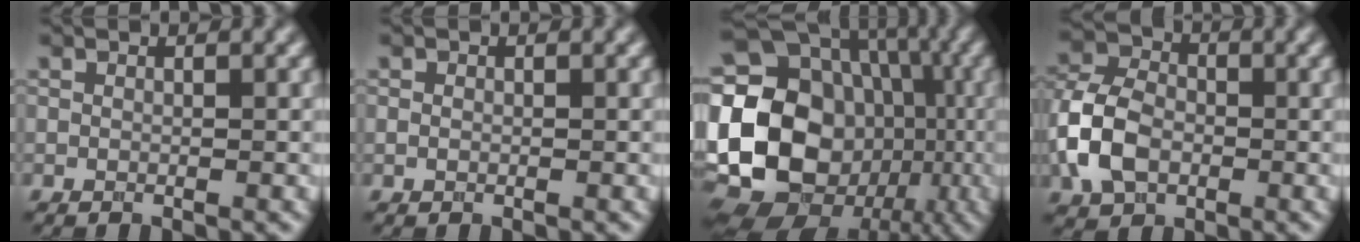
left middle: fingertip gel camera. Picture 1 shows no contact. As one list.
[{"total": 0.5, "force": [0.0, 0.4, 0.3], "torque": [-0.004, -0.002, -0.001]}, {"total": 24.4, "force": [-2.5, 21.1, 12.0], "torque": [-0.235, 0.008, -0.083]}, {"total": 6.7, "force": [-1.7, 4.8, 4.3], "torque": [-0.096, 0.007, -0.046]}]